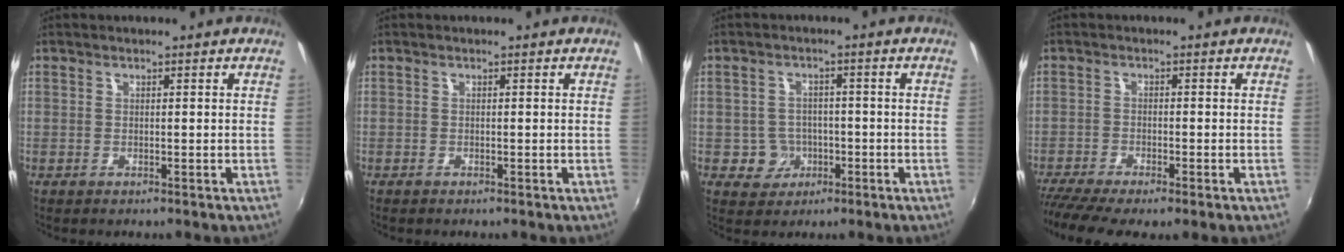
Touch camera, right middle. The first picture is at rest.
{"total": 0.6, "force": [-0.5, 0.2, 0.1], "torque": [-0.004, -0.004, -0.012]}
{"total": 5.0, "force": [-1.7, 4.6, 0.7], "torque": [-0.025, 0.010, -0.017]}
{"total": 7.8, "force": [-6.2, 1.1, 4.7], "torque": [-0.113, -0.038, -0.108]}